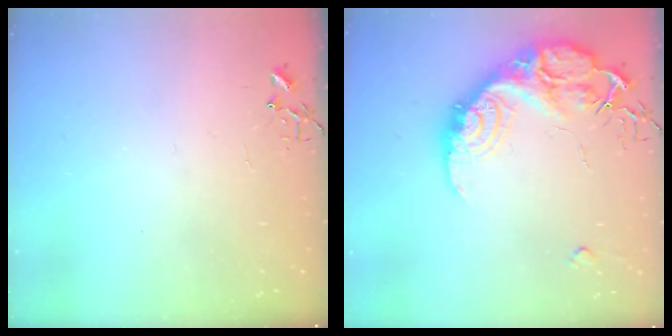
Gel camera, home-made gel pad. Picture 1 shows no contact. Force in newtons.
{"total": 20.8, "press": 20.8, "slide": 1.1}